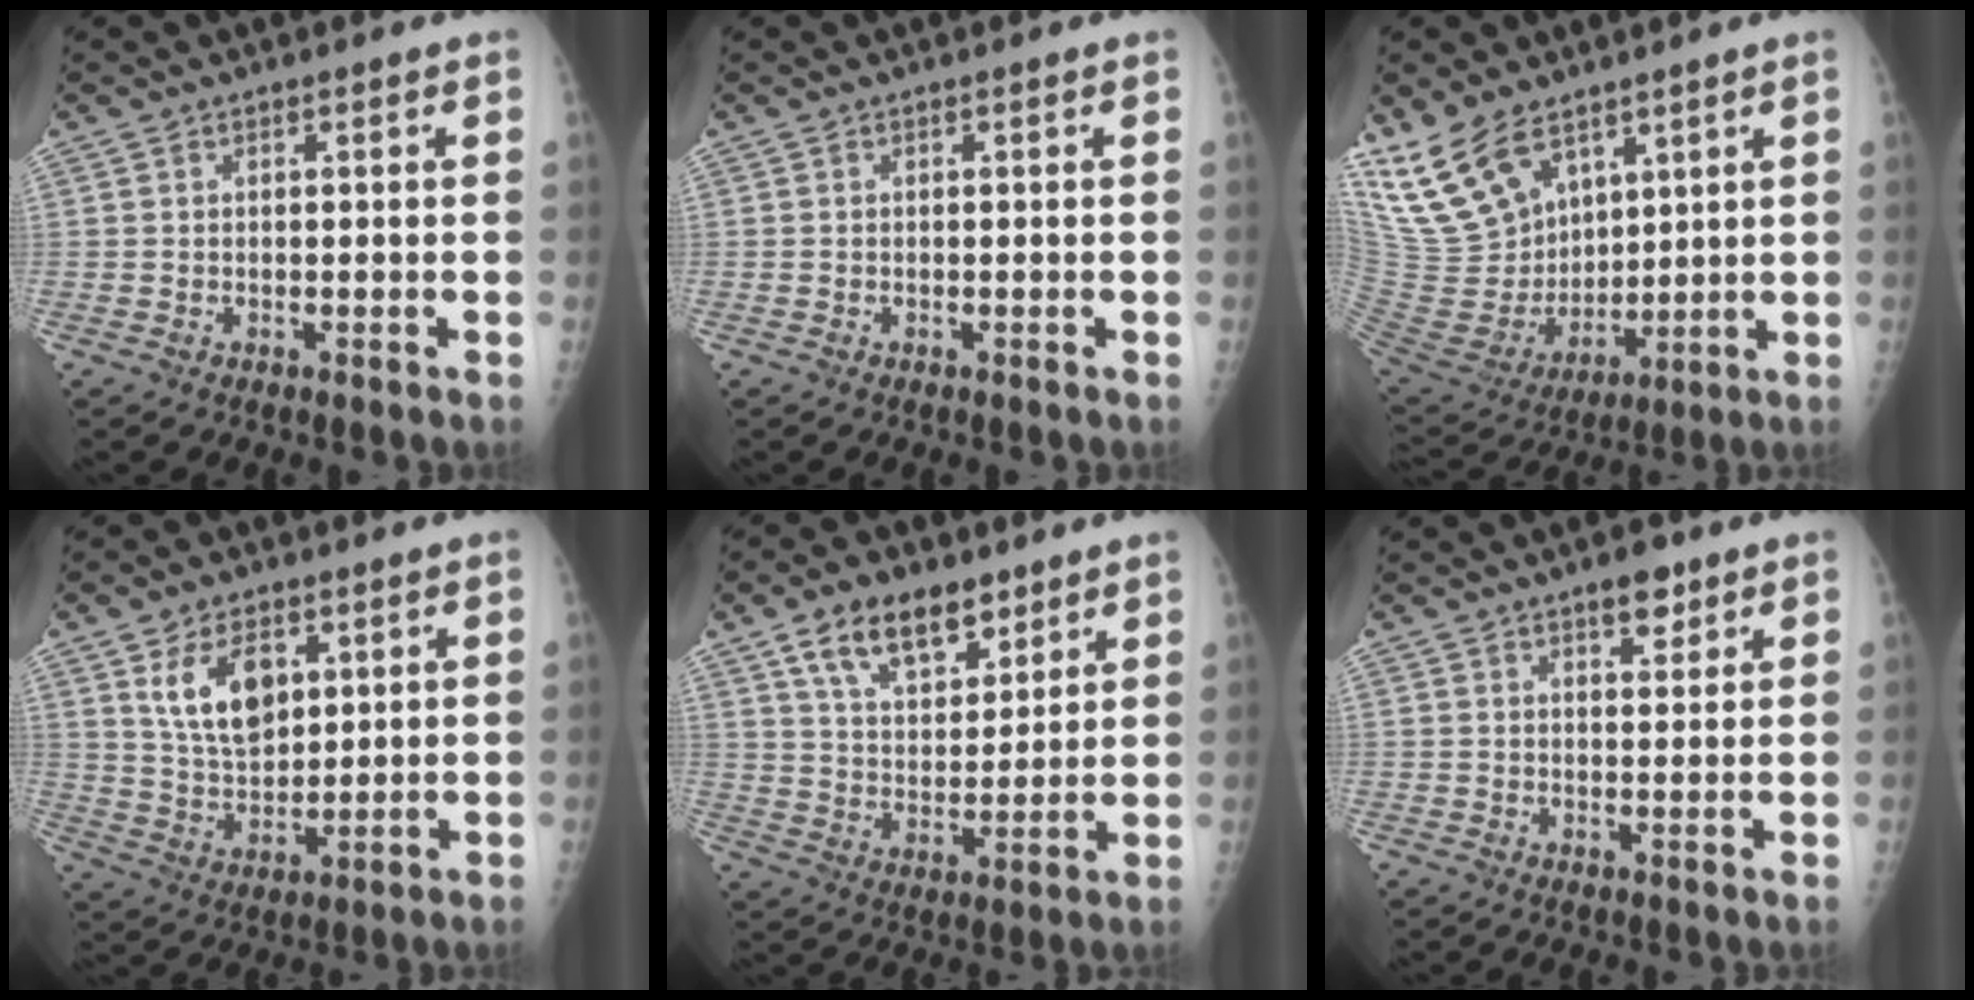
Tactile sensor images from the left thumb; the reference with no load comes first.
{"total": 0.0}
{"total": 17.9, "force": [11.7, 9.9, 9.3], "torque": [-0.164, -0.047, 0.247]}
{"total": 10.8, "force": [4.4, 6.6, 7.4], "torque": [-0.105, -0.024, 0.090]}
{"total": 12.9, "force": [7.9, 7.0, 7.4], "torque": [-0.095, -0.041, 0.142]}
{"total": 4.9, "force": [3.2, 2.2, 3.0], "torque": [-0.026, -0.018, 0.046]}